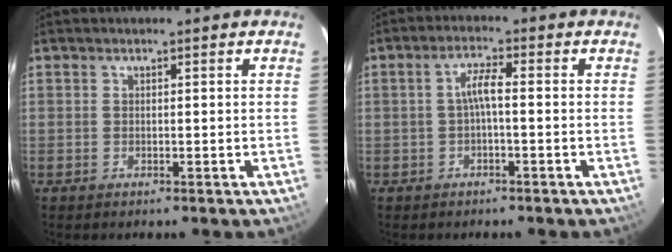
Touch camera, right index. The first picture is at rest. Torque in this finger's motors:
{"motor_torque": [0.36, -0.08, 0.34, 0.07]}